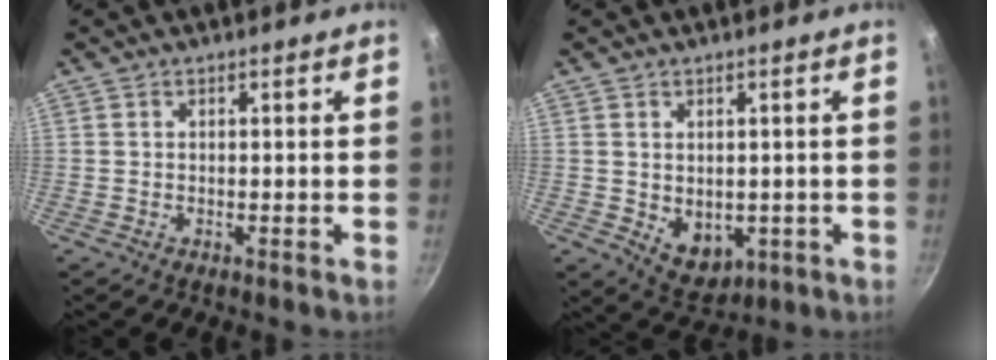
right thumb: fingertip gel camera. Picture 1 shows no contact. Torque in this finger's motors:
{"motor_torque": [-0.18, 0.51, 0.45, 0.49, -0.03]}